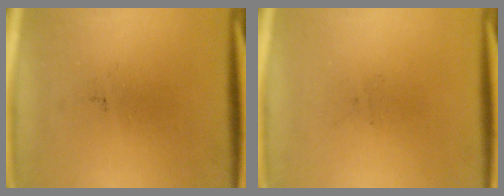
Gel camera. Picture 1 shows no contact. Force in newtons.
{"total": 0.0}